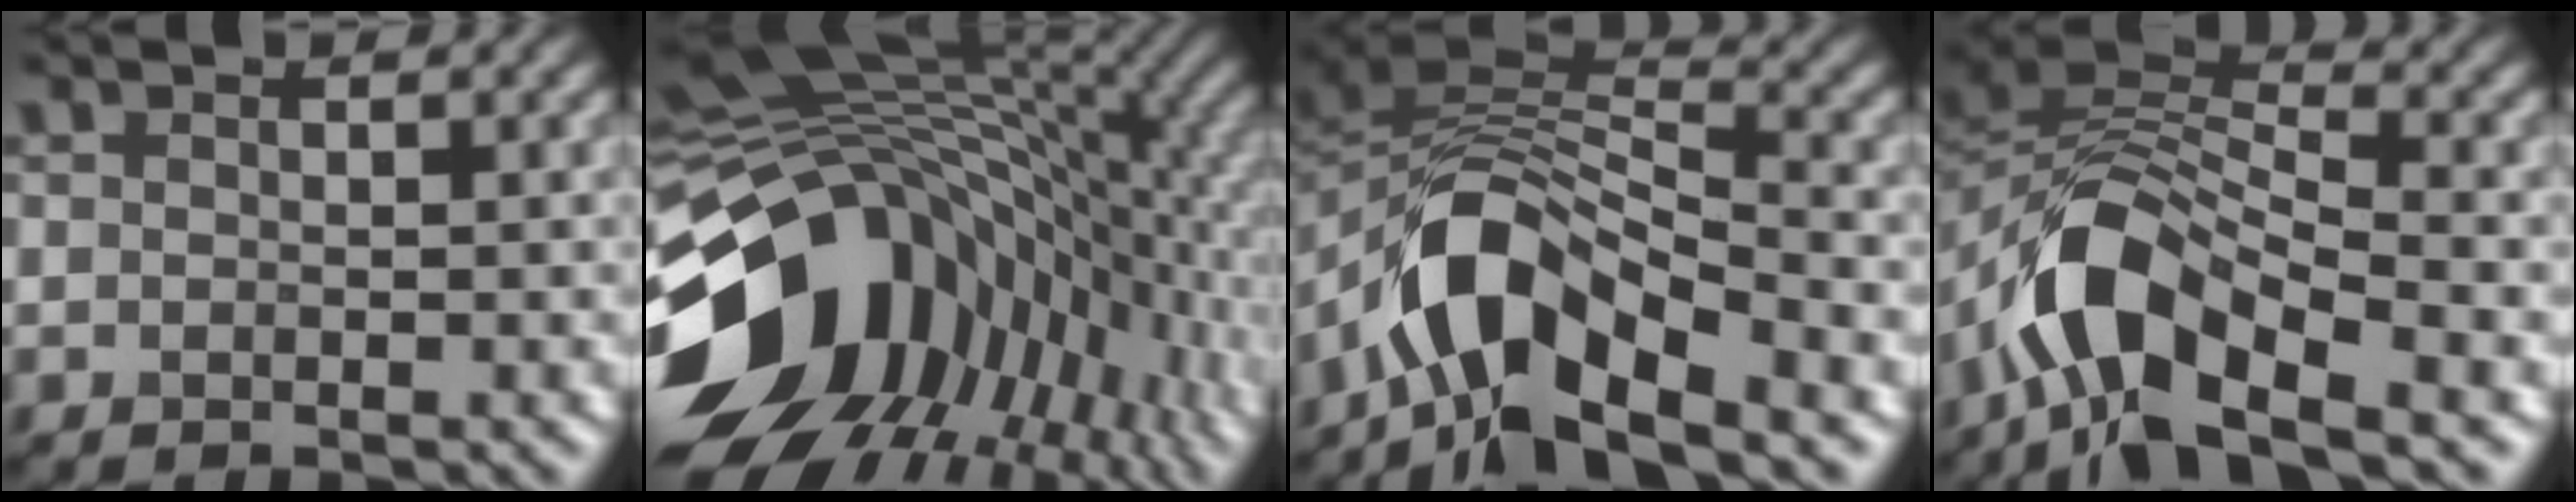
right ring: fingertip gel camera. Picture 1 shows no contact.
{"total": 16.2, "force": [-4.7, 11.7, 10.1], "torque": [-0.191, -0.012, -0.084]}
{"total": 10.1, "force": [-5.6, 4.6, 7.0], "torque": [-0.110, 0.013, -0.112]}
{"total": 9.8, "force": [-5.4, 4.7, 6.7], "torque": [-0.113, 0.011, -0.108]}